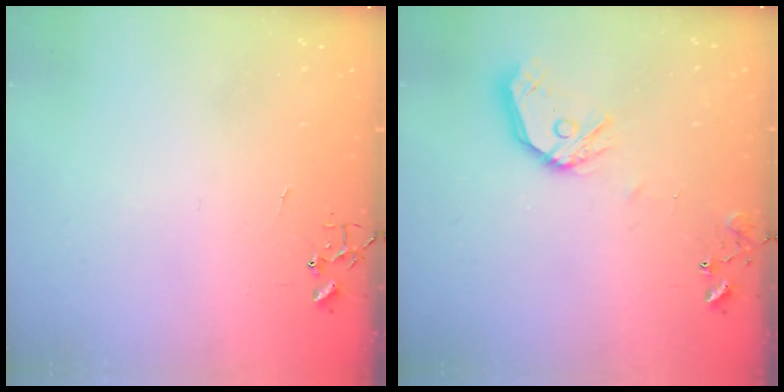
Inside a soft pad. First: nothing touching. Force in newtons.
{"total": 12.8, "press": 12.7, "slide": 1.8}